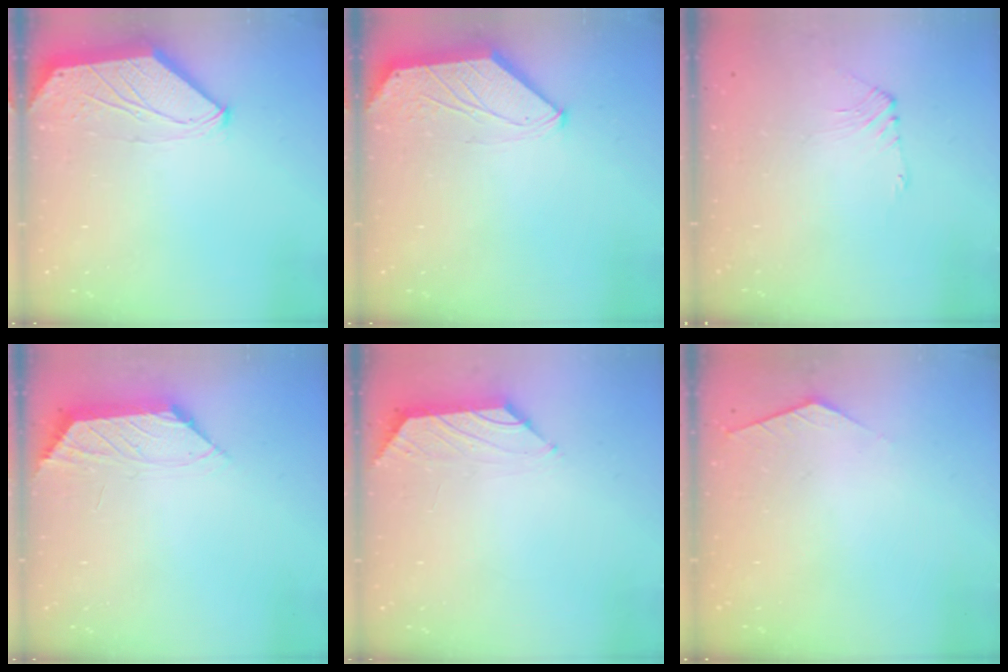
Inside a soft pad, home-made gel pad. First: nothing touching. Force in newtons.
{"total": 0.5, "press": 0.5, "slide": 0.3}
{"total": 3.0, "press": 2.9, "slide": 0.5}
{"total": 3.2, "press": 3.1, "slide": 0.6}
{"total": 0.0}
{"total": 2.1, "press": 2.0, "slide": 0.4}